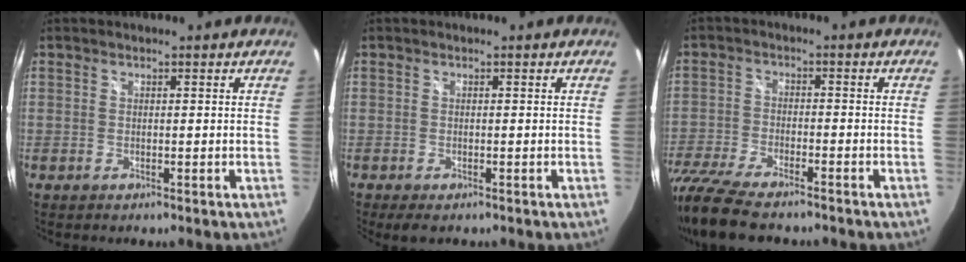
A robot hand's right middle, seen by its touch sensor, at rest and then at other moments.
{"total": 2.8, "force": [-1.9, 1.1, 1.8], "torque": [-0.033, -0.016, -0.028]}
{"total": 15.9, "force": [-13.0, 4.2, 8.1], "torque": [-0.192, -0.047, -0.233]}